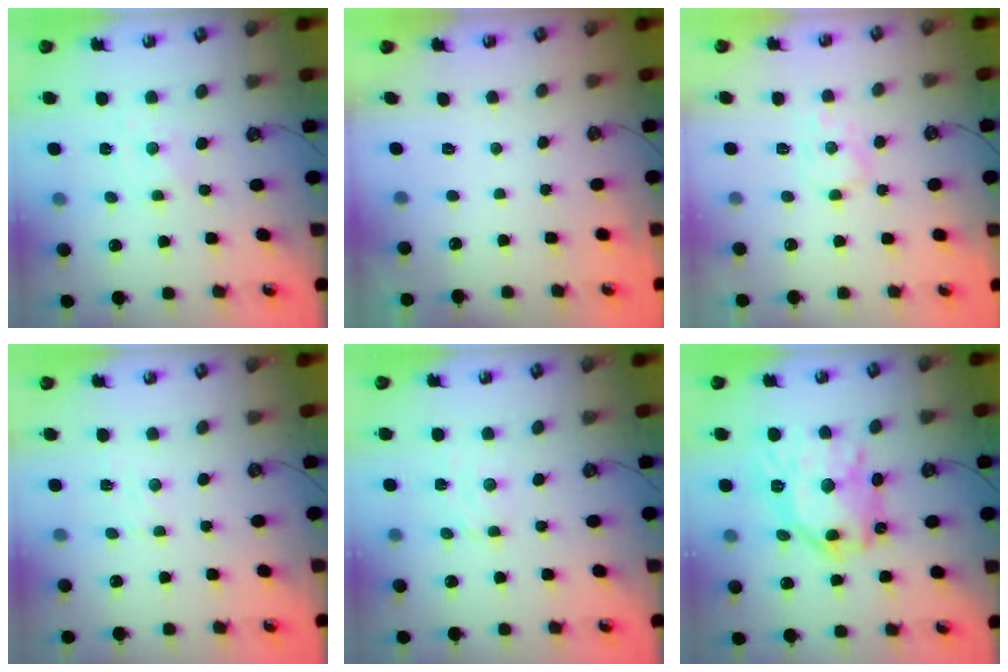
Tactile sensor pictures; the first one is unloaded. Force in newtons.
{"total": 0.0}
{"total": 5.9, "press": 5.8, "slide": 0.9}
{"total": 2.9, "press": 2.9, "slide": 0.5}
{"total": 3.3, "press": 3.3, "slide": 0.3}
{"total": 20.2, "press": 20.1, "slide": 2.0}